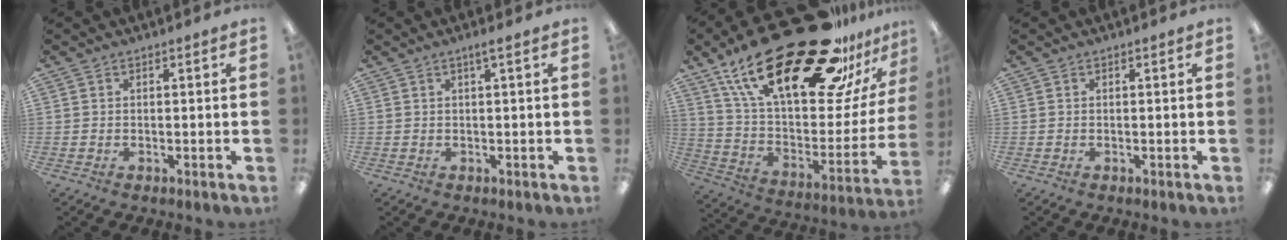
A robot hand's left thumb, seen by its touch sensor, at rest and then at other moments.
{"total": 1.7, "force": [0.8, 0.1, 1.5], "torque": [-0.031, 0.001, 0.013]}
{"total": 35.3, "force": [22.3, 14.3, 23.3], "torque": [-0.338, -0.144, 0.410]}
{"total": 0.0}